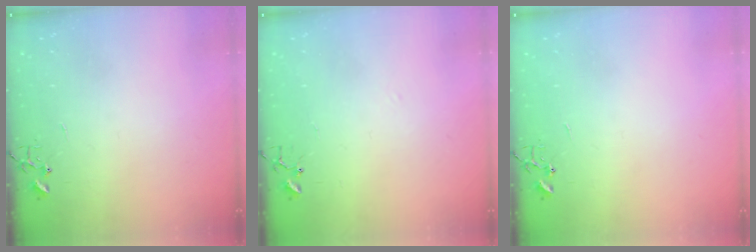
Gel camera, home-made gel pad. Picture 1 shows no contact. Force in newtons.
{"total": 6.1, "press": 6.0, "slide": 0.6}
{"total": 0.0}